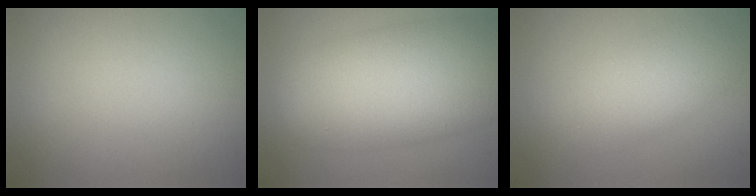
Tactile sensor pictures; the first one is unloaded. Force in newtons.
{"total": 11.4, "press": 11.4, "slide": 0.3}
{"total": 4.2, "press": 4.2, "slide": 0.0}